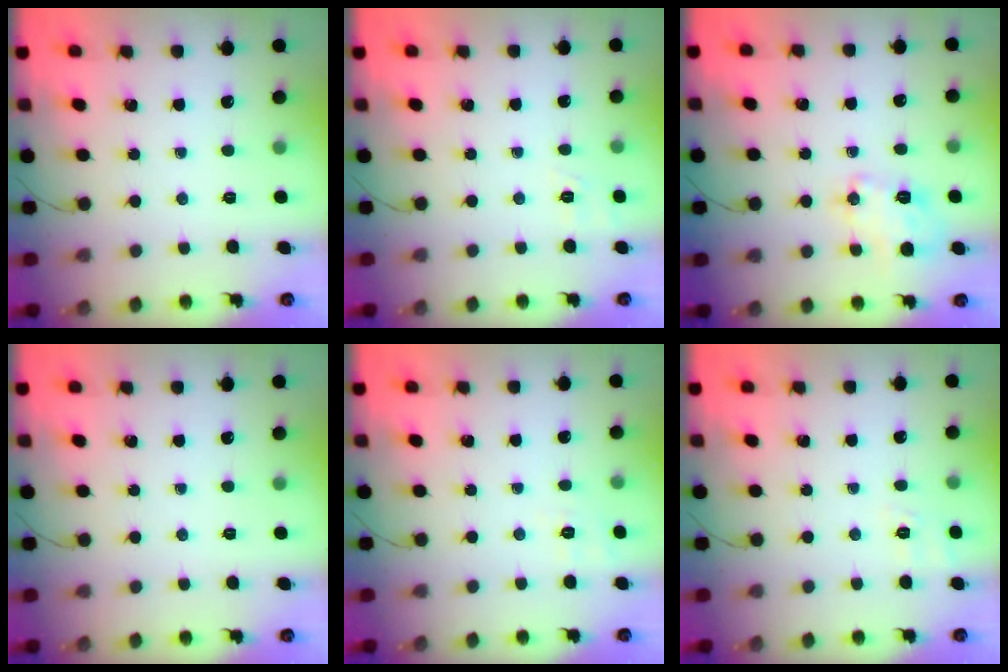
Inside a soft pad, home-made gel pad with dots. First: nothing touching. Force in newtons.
{"total": 1.8, "press": 0.2, "slide": 1.8}
{"total": 8.7, "press": 8.7, "slide": 1.0}
{"total": 0.0}
{"total": 3.2, "press": 2.6, "slide": 1.9}
{"total": 2.3, "press": 1.3, "slide": 1.9}